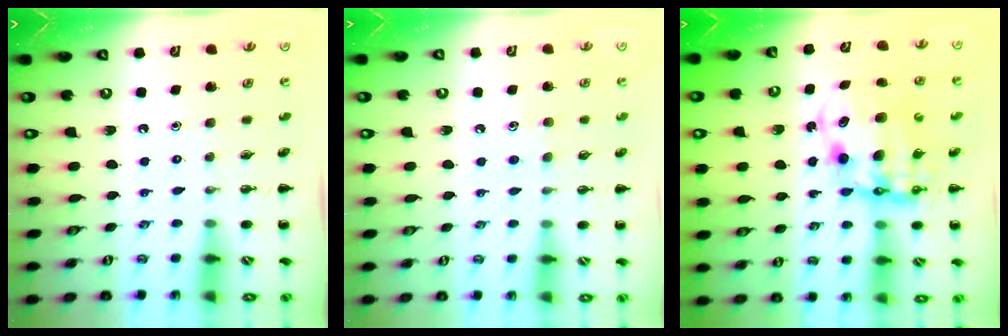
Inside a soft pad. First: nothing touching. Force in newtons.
{"total": 4.4, "press": 4.2, "slide": 1.2}
{"total": 10.7, "press": 10.4, "slide": 2.5}